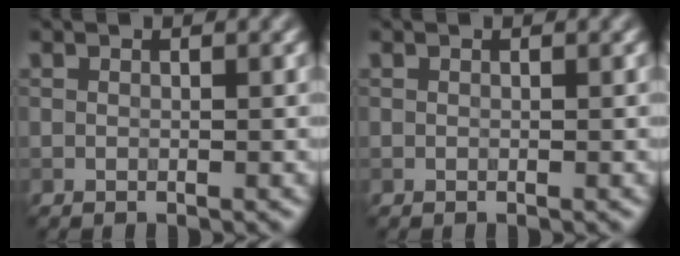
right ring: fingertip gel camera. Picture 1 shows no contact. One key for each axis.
{"total": 0.0}